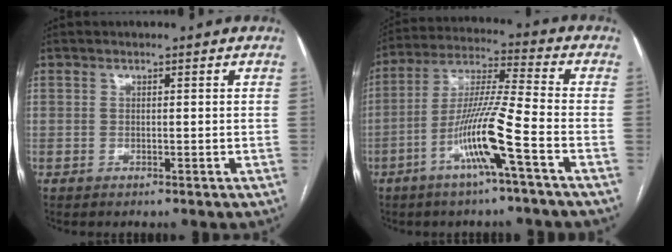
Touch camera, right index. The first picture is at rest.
{"total": 11.6, "force": [-5.0, -0.9, 10.5], "torque": [-0.206, 0.003, -0.095]}